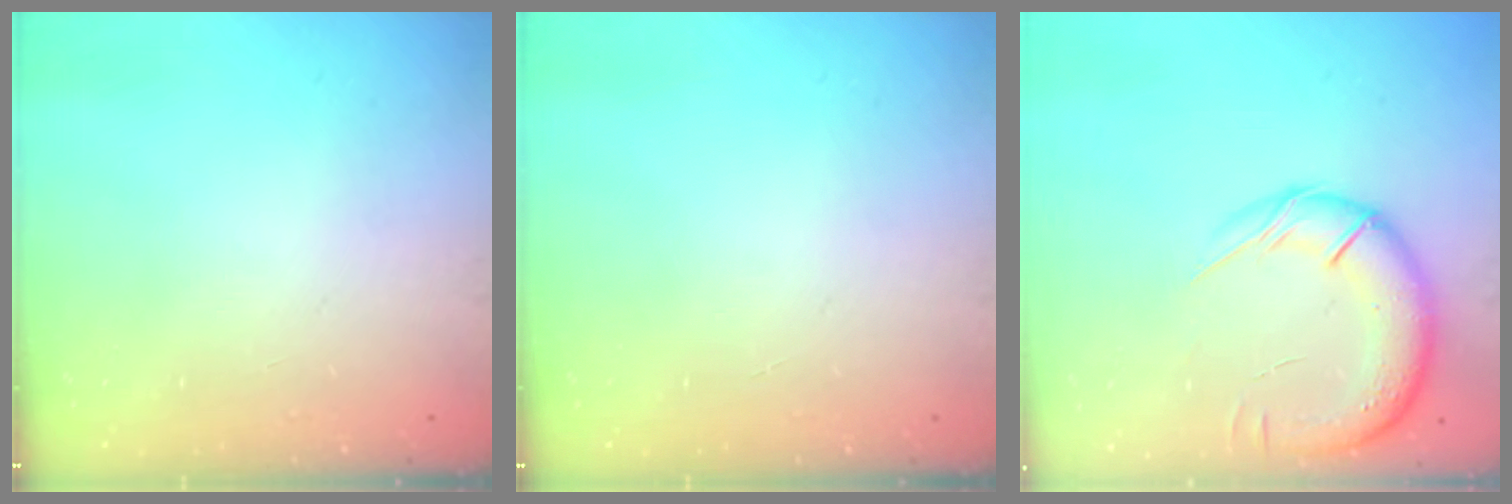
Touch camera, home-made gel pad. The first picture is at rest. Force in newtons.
{"total": 0.0}
{"total": 15.7, "press": 15.2, "slide": 3.7}